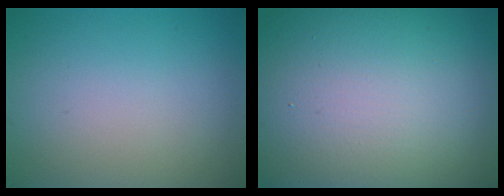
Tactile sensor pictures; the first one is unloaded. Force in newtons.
{"total": 22.9, "press": 22.9, "slide": 1.3}